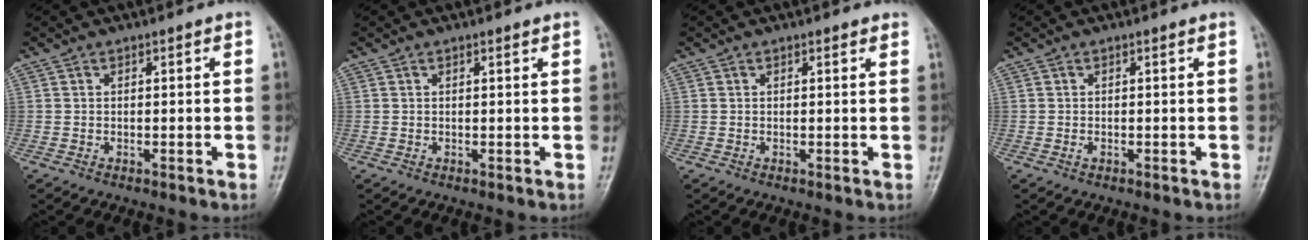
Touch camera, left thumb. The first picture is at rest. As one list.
[{"total": 0.6, "force": [0.4, 0.0, 0.3], "torque": [-0.008, -0.001, 0.007]}, {"total": 1.0, "force": [0.8, 0.2, 0.5], "torque": [-0.004, 0.001, 0.009]}, {"total": 0.6, "force": [0.0, 0.2, 0.5], "torque": [-0.011, 0.002, 0.000]}]